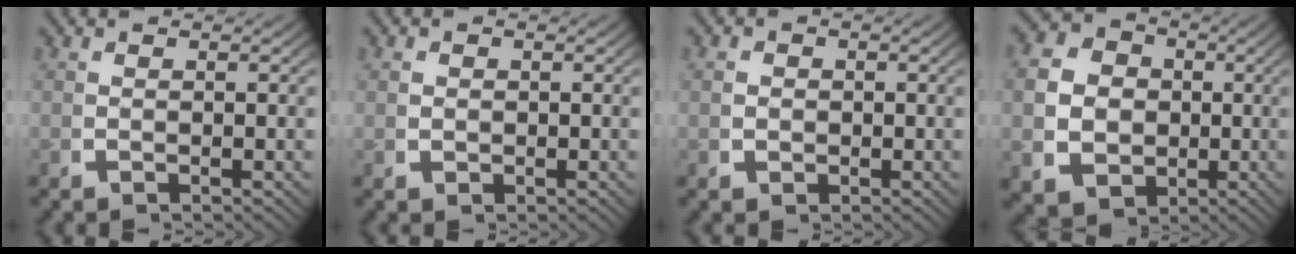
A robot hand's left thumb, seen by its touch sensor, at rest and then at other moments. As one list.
[{"total": 1.3, "force": [0.2, 1.2, 0.5], "torque": [-0.014, -0.006, 0.007]}, {"total": 2.0, "force": [0.0, 1.9, 0.7], "torque": [-0.018, -0.006, 0.000]}, {"total": 11.2, "force": [-0.5, 9.8, 5.4], "torque": [-0.120, -0.040, -0.003]}]